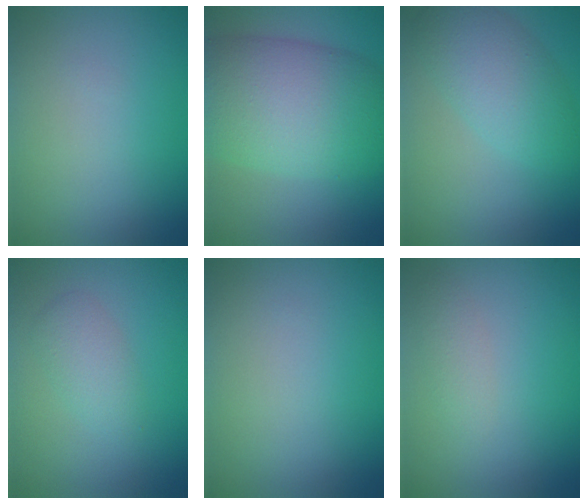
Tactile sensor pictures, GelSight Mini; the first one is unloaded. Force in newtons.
{"total": 10.7, "press": 10.7, "slide": 0.3}
{"total": 4.3, "press": 4.3, "slide": 0.2}
{"total": 2.0, "press": 2.0, "slide": 0.0}
{"total": 0.0}
{"total": 1.2, "press": 1.2, "slide": 0.0}